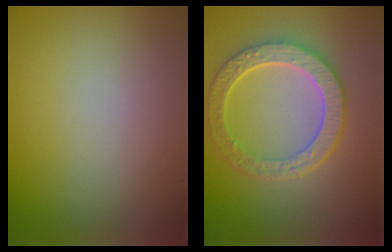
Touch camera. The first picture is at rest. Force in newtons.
{"total": 5.8, "press": 4.9, "slide": 3.1}